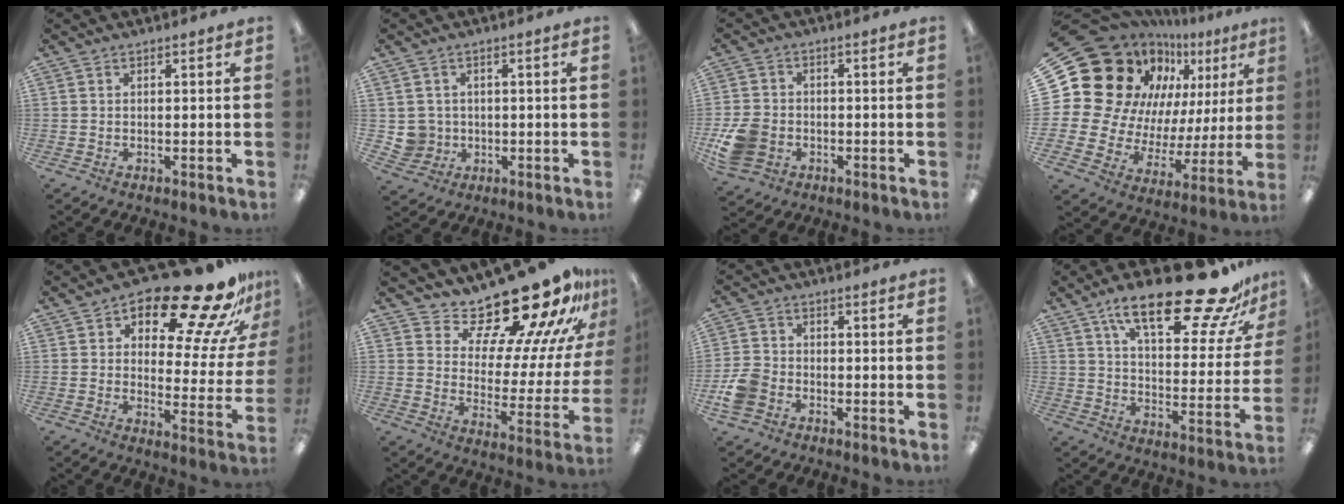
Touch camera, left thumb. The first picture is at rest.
{"total": 4.5, "force": [0.2, 4.5, 0.3], "torque": [-0.014, 0.006, 0.009]}
{"total": 9.0, "force": [-3.4, 6.9, 4.5], "torque": [-0.100, 0.017, -0.063]}
{"total": 22.6, "force": [12.4, 16.1, 9.9], "torque": [-0.189, -0.117, 0.261]}
{"total": 19.6, "force": [15.3, 6.1, 10.7], "torque": [-0.153, -0.116, 0.247]}
{"total": 20.2, "force": [17.5, 6.2, 7.9], "torque": [-0.107, -0.151, 0.288]}
{"total": 6.7, "force": [-3.1, 4.9, 3.3], "torque": [-0.070, 0.018, -0.056]}
{"total": 23.5, "force": [15.6, 7.3, 16.0], "torque": [-0.242, -0.096, 0.252]}